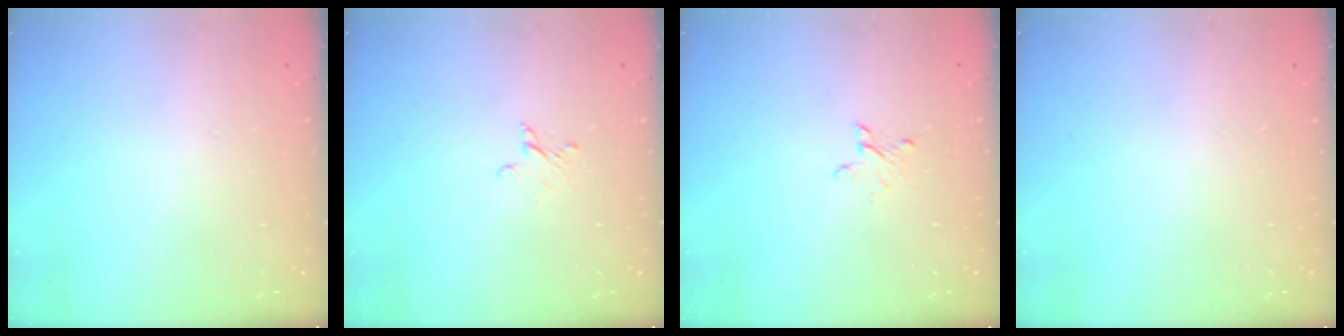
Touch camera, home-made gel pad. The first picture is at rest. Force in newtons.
{"total": 2.0, "press": 2.0, "slide": 0.1}
{"total": 3.0, "press": 3.0, "slide": 0.3}
{"total": 0.0}